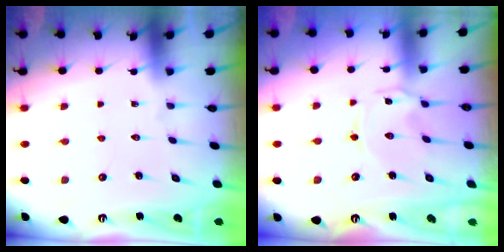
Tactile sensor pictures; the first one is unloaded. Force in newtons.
{"total": 1.4, "press": 1.4, "slide": 0.2}